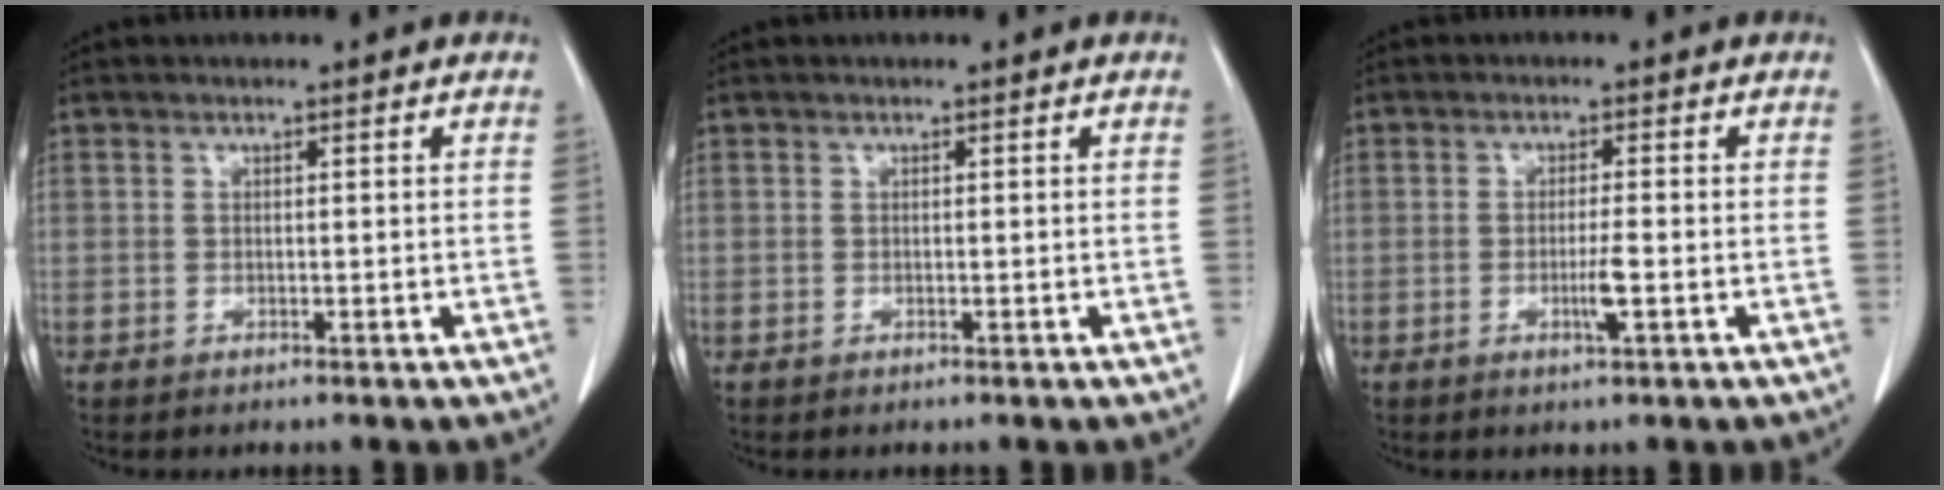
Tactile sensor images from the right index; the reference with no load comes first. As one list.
[{"total": 0.0}, {"total": 3.0, "force": [-0.9, 0.0, 2.9], "torque": [-0.055, -0.005, -0.016]}]